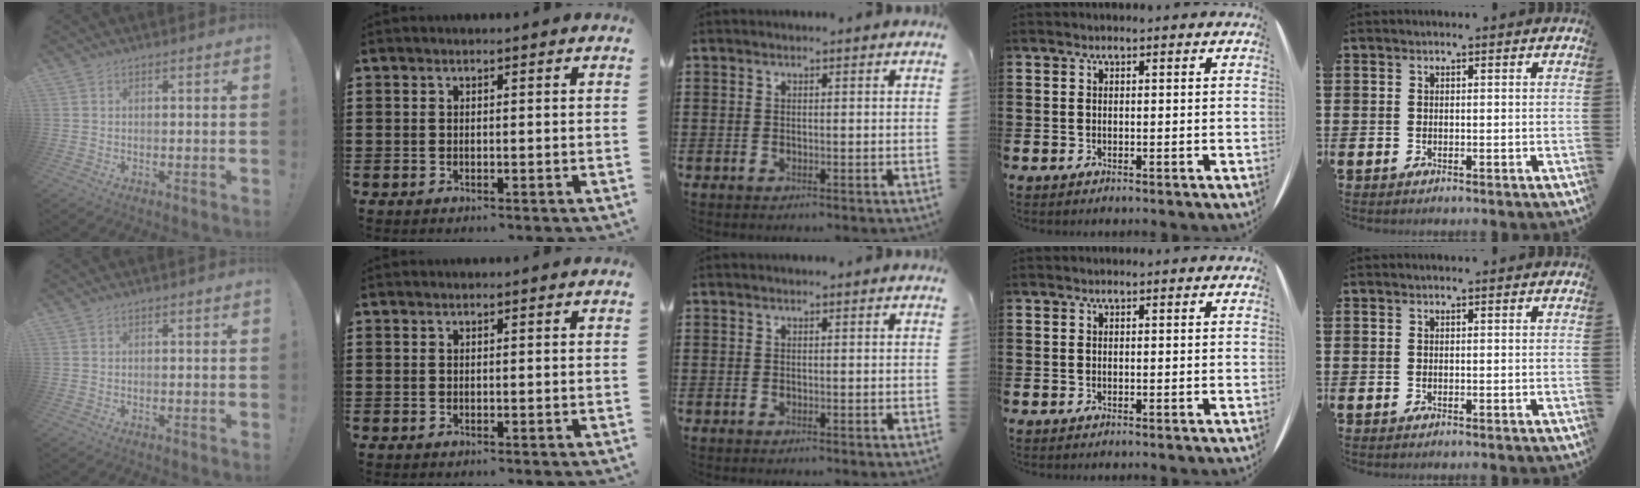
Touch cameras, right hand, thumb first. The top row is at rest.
{}